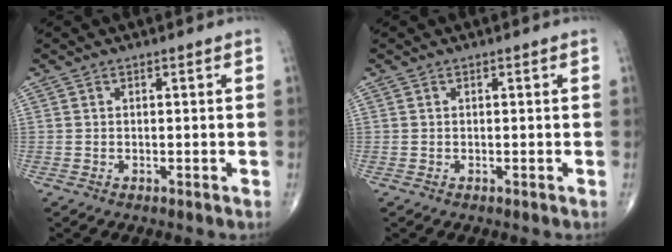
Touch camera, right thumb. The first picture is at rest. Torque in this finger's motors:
{"motor_torque": [-0.03, 0.03, 0.00, 0.00, 0.00]}